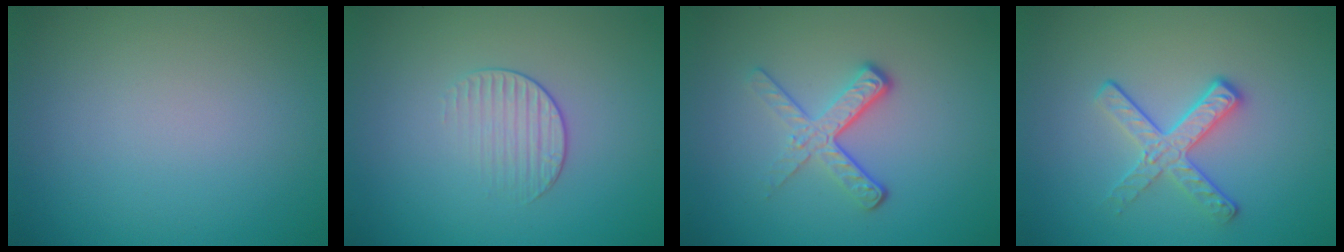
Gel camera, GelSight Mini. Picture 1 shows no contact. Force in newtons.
{"total": 1.7, "press": 1.0, "slide": 1.4}
{"total": 3.7, "press": 2.3, "slide": 3.0}
{"total": 3.0, "press": 2.6, "slide": 1.6}